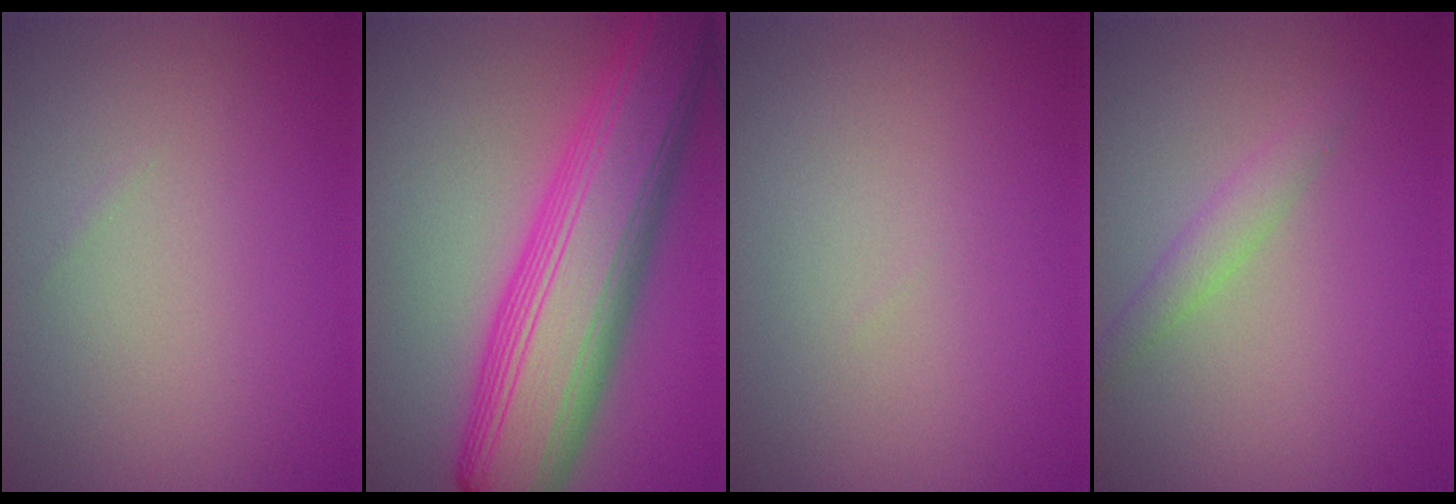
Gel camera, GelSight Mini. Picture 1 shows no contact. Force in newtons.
{"total": 11.6, "press": 11.6, "slide": 0.2}
{"total": 0.0}
{"total": 1.6, "press": 1.6, "slide": 0.2}